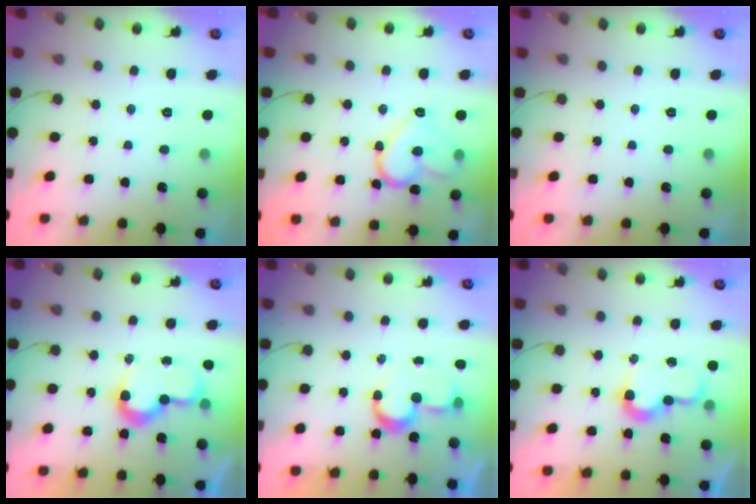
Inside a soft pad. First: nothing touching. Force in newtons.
{"total": 14.0, "press": 13.9, "slide": 1.5}
{"total": 0.0}
{"total": 7.6, "press": 7.6, "slide": 0.3}
{"total": 7.8, "press": 7.8, "slide": 0.2}
{"total": 7.6, "press": 7.6, "slide": 0.5}